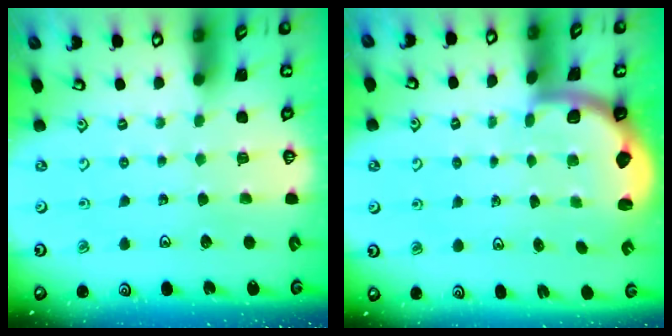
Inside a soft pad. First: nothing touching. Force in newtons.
{"total": 1.9, "press": 1.8, "slide": 0.5}